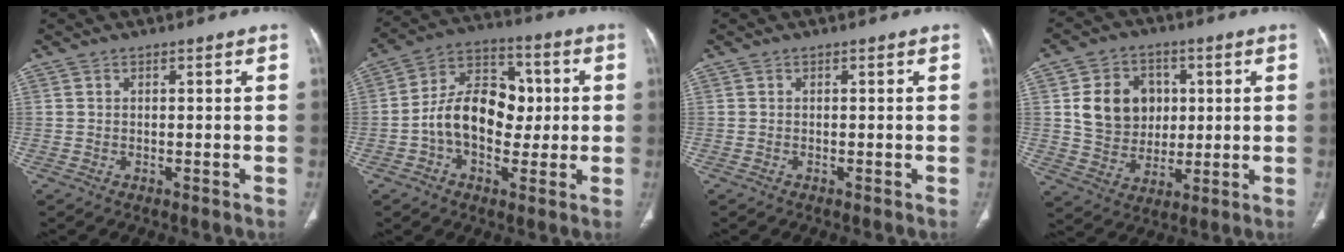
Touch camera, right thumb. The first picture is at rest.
{"total": 14.2, "force": [-0.6, 9.8, 10.3], "torque": [-0.141, 0.035, -0.015]}
{"total": 0.0}
{"total": 12.5, "force": [2.4, 10.5, 6.4], "torque": [-0.068, -0.003, 0.049]}